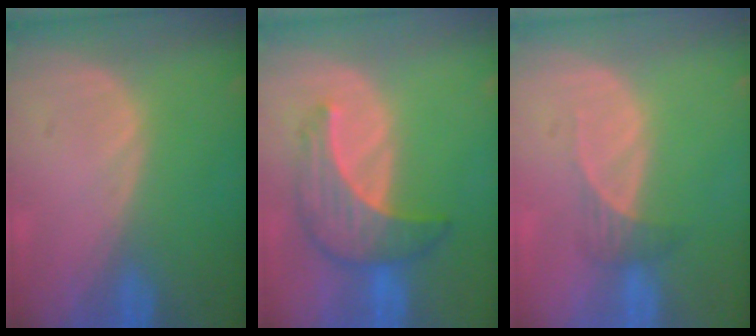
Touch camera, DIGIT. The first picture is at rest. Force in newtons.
{"total": 7.0, "press": 6.9, "slide": 0.5}
{"total": 2.1, "press": 1.9, "slide": 0.9}